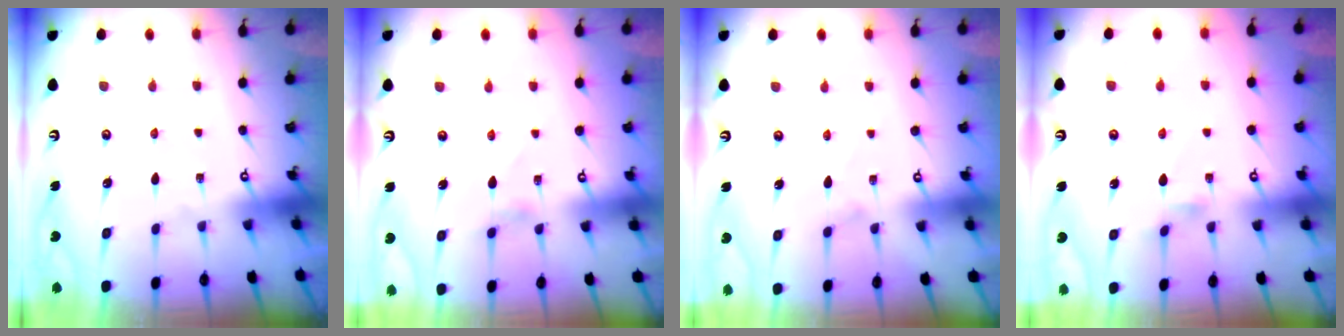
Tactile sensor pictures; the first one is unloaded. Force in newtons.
{"total": 2.1, "press": 2.1, "slide": 0.4}
{"total": 0.8, "press": 0.8, "slide": 0.1}
{"total": 2.0, "press": 2.0, "slide": 0.4}